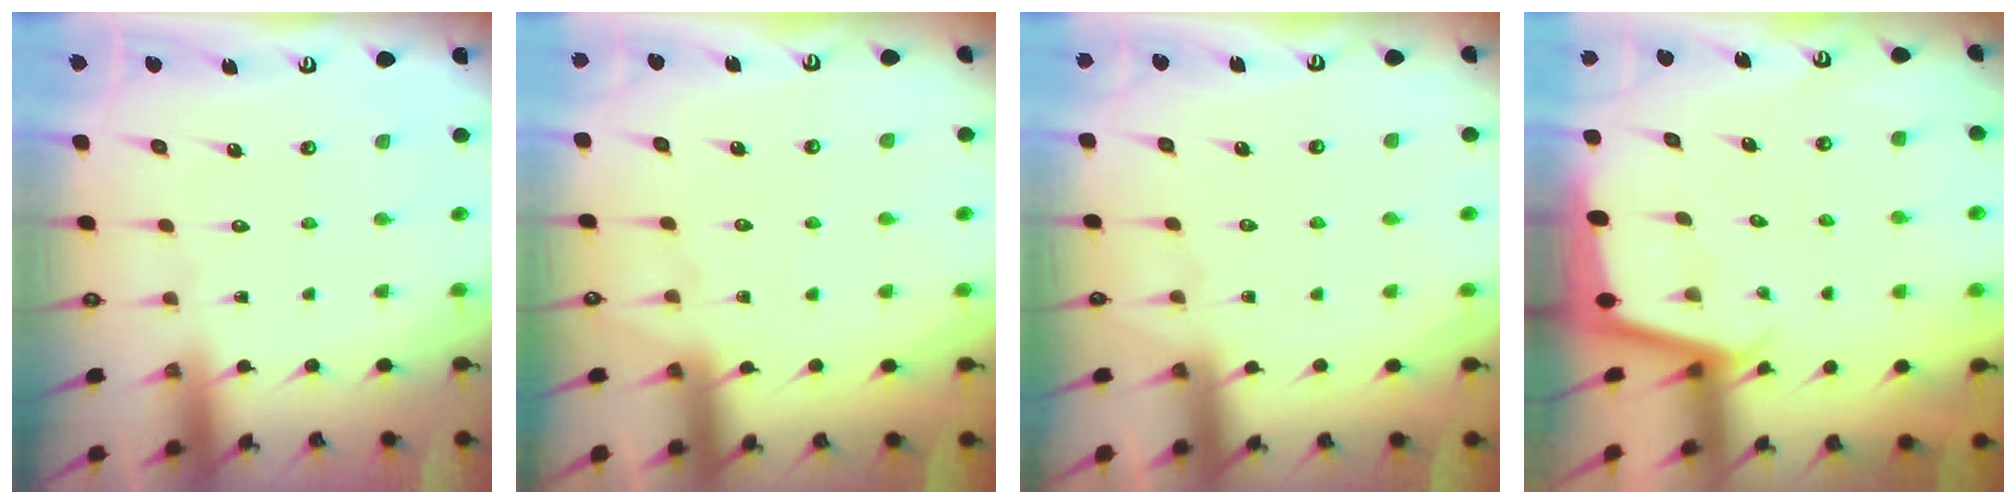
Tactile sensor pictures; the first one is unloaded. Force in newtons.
{"total": 4.4, "press": 4.4, "slide": 0.6}
{"total": 3.0, "press": 3.0, "slide": 0.4}
{"total": 1.9, "press": 1.9, "slide": 0.1}